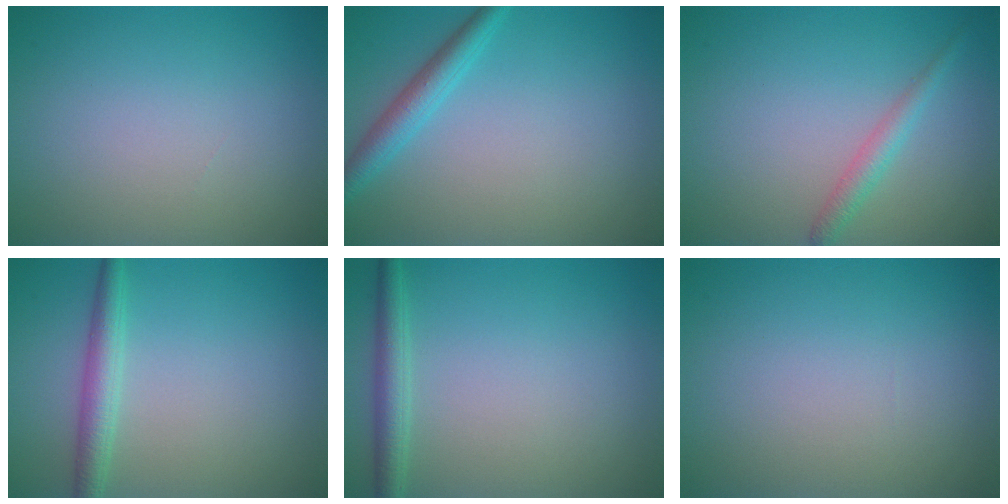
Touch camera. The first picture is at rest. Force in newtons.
{"total": 2.6, "press": 2.6, "slide": 0.1}
{"total": 1.8, "press": 1.8, "slide": 0.0}
{"total": 2.6, "press": 2.6, "slide": 0.0}
{"total": 2.3, "press": 2.3, "slide": 0.1}
{"total": 0.0}